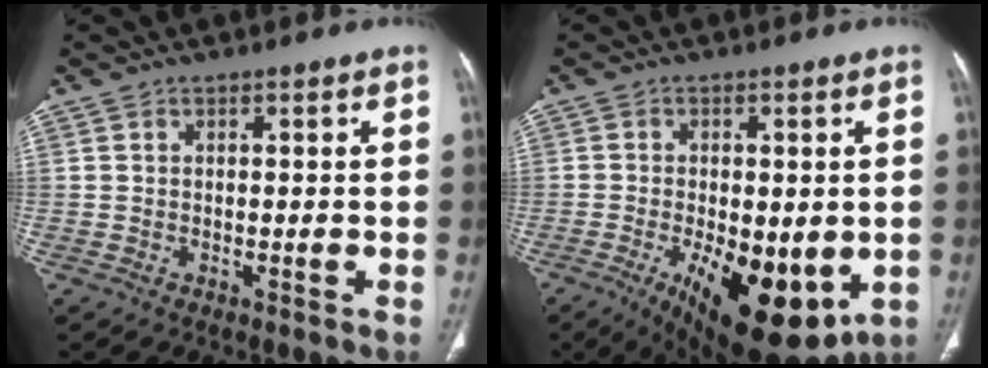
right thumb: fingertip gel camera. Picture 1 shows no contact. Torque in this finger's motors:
{"motor_torque": [0.60, 1.88, 0.12, -0.18, 0.33]}